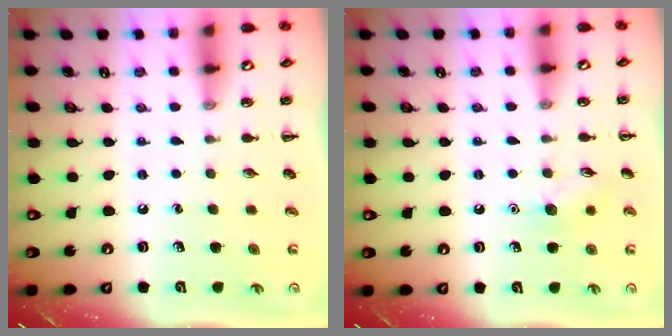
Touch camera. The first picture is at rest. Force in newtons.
{"total": 6.6, "press": 6.4, "slide": 1.4}